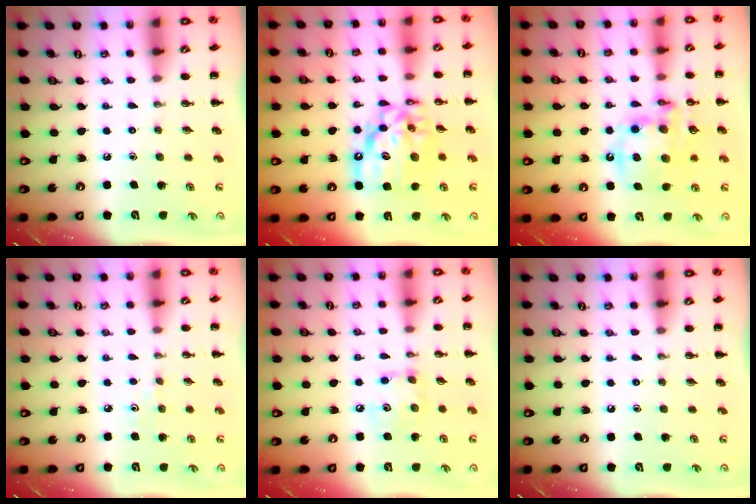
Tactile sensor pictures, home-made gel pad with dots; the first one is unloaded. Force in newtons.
{"total": 14.1, "press": 13.5, "slide": 4.1}
{"total": 15.3, "press": 14.9, "slide": 3.3}
{"total": 3.2, "press": 3.0, "slide": 1.2}
{"total": 6.3, "press": 6.3, "slide": 0.3}
{"total": 0.0}